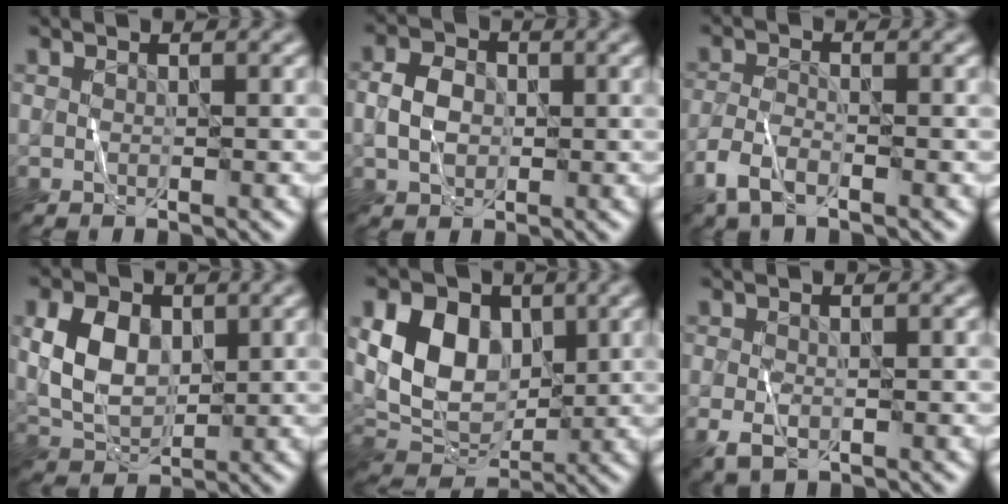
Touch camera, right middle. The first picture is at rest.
{"total": 3.0, "force": [-0.3, 2.3, 1.9], "torque": [-0.040, 0.005, -0.010]}
{"total": 3.2, "force": [-2.2, 1.2, 2.0], "torque": [-0.047, -0.001, -0.054]}
{"total": 4.9, "force": [0.7, 3.4, 3.5], "torque": [-0.077, 0.003, 0.014]}
{"total": 7.8, "force": [1.7, 5.7, 5.1], "torque": [-0.105, -0.007, 0.027]}
{"total": 2.3, "force": [-0.8, 1.5, 1.6], "torque": [-0.040, -0.008, -0.014]}